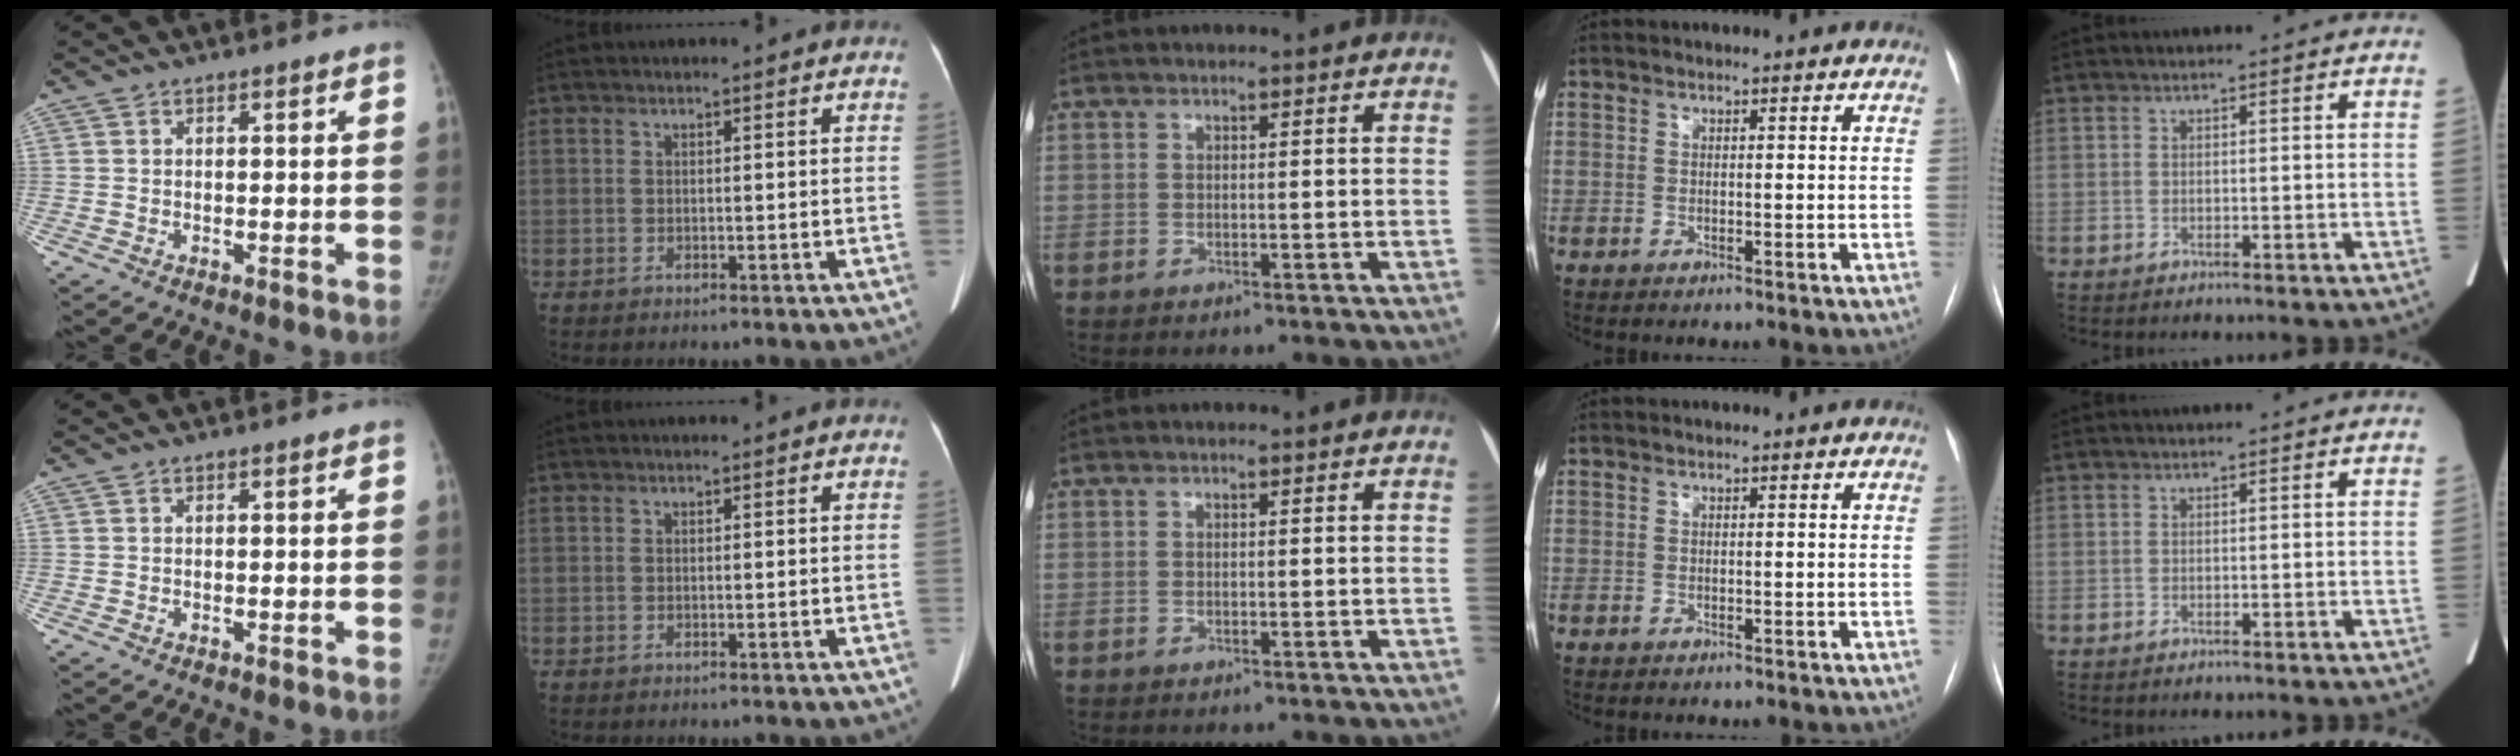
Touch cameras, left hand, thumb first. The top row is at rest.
{}